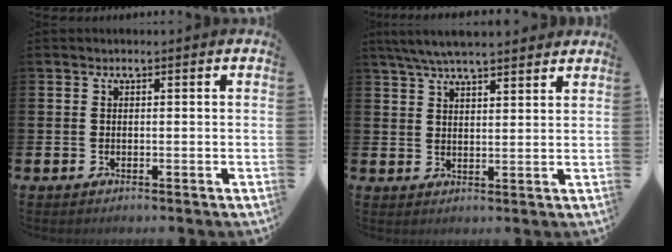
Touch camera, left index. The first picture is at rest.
{"total": 6.0, "force": [5.5, 0.9, 2.1], "torque": [-0.051, -0.014, 0.102]}